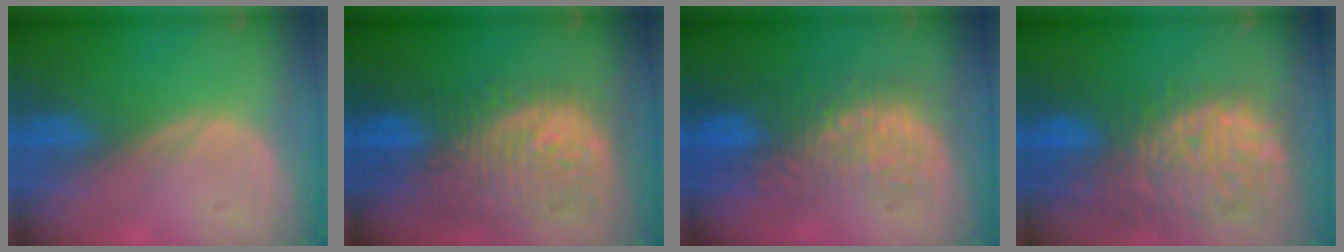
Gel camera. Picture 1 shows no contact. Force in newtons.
{"total": 12.1, "press": 10.9, "slide": 5.4}
{"total": 9.3, "press": 8.7, "slide": 3.4}
{"total": 13.6, "press": 11.4, "slide": 7.4}